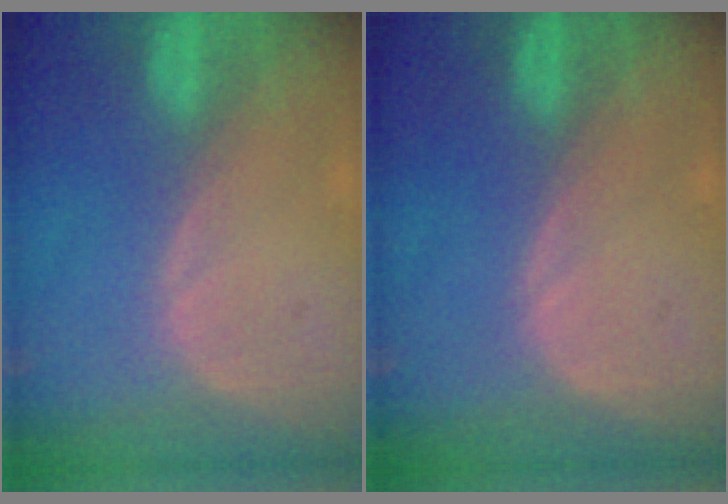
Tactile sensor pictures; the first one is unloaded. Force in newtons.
{"total": 0.0}